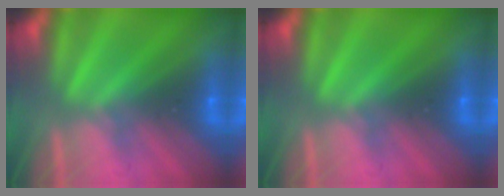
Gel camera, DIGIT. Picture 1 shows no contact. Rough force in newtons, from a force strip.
{"total": 0.0}